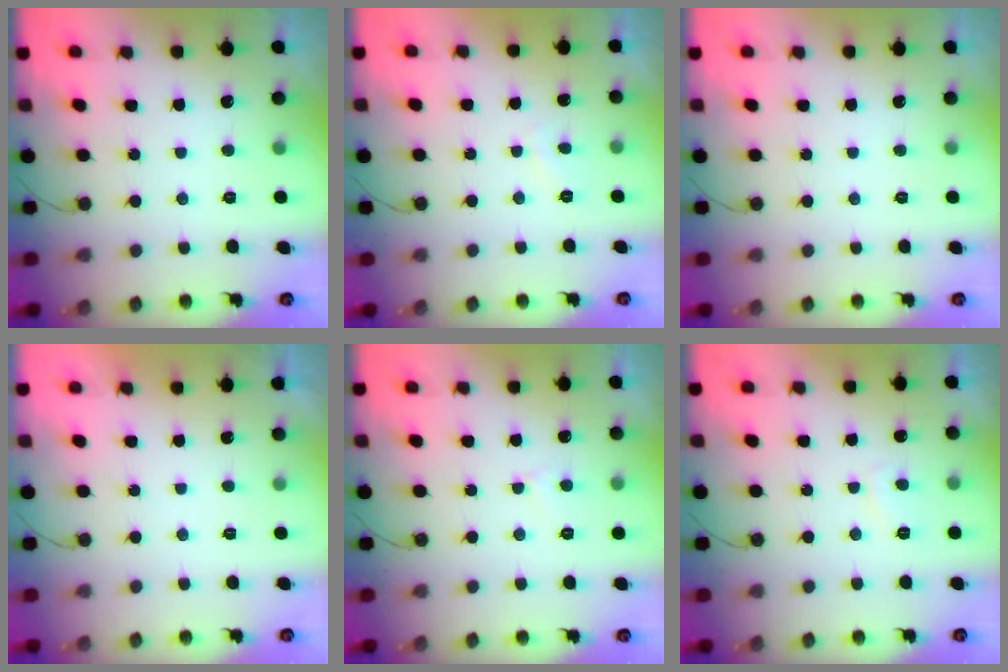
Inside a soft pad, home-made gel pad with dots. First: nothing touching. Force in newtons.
{"total": 1.2, "press": 1.1, "slide": 0.5}
{"total": 0.0}
{"total": 2.1, "press": 2.1, "slide": 0.4}
{"total": 2.7, "press": 2.7, "slide": 0.2}
{"total": 2.7, "press": 2.6, "slide": 0.8}